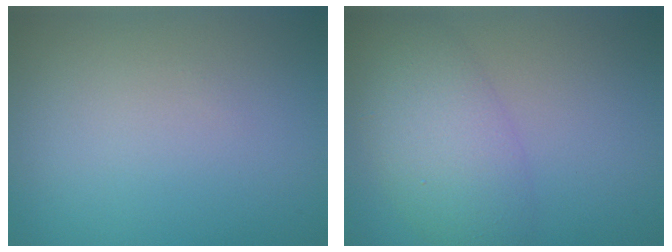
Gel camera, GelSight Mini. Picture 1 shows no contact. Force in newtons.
{"total": 5.1, "press": 5.1, "slide": 0.1}